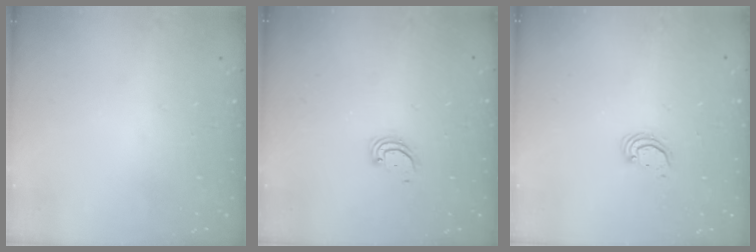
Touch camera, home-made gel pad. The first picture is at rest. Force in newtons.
{"total": 2.6, "press": 2.6, "slide": 0.1}
{"total": 2.7, "press": 2.7, "slide": 0.1}